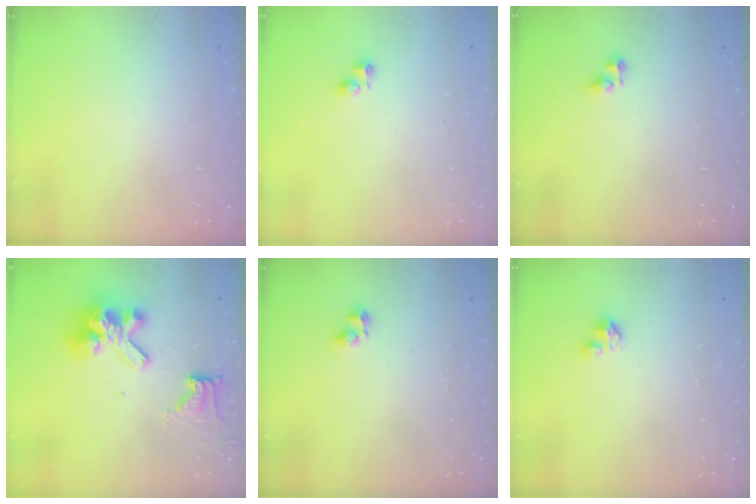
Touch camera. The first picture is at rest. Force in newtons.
{"total": 2.8, "press": 2.8, "slide": 0.4}
{"total": 2.8, "press": 2.8, "slide": 0.3}
{"total": 13.3, "press": 13.2, "slide": 1.6}
{"total": 3.5, "press": 3.3, "slide": 1.2}
{"total": 1.5, "press": 1.5, "slide": 0.2}